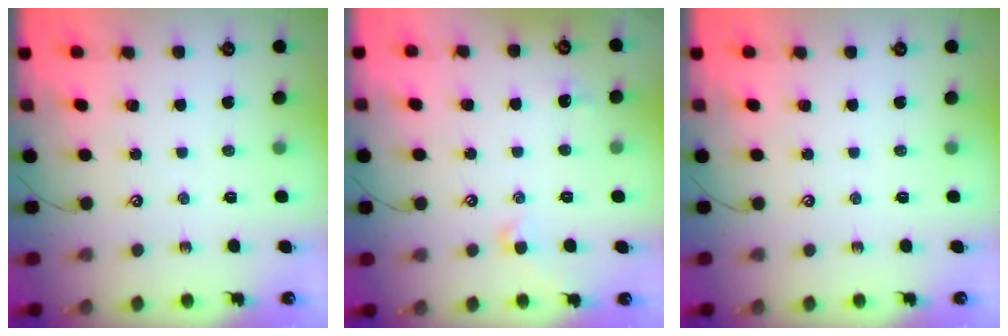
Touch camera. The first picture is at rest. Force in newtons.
{"total": 1.1, "press": 0.9, "slide": 0.5}
{"total": 0.0}